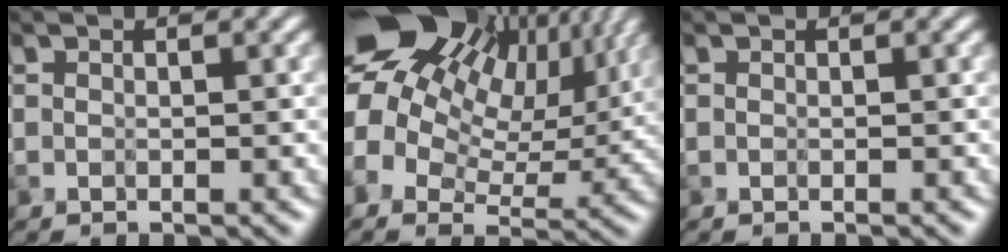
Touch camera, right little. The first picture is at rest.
{"total": 19.5, "force": [8.0, 13.7, 11.4], "torque": [-0.244, 0.040, 0.137]}
{"total": 0.0}